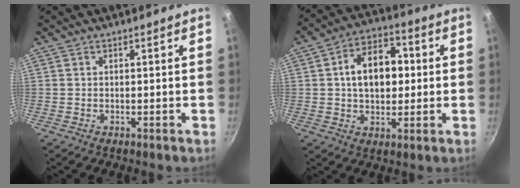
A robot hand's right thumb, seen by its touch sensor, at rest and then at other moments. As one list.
[{"total": 12.7, "force": [1.3, 8.6, 9.3], "torque": [-0.111, 0.020, 0.011]}]